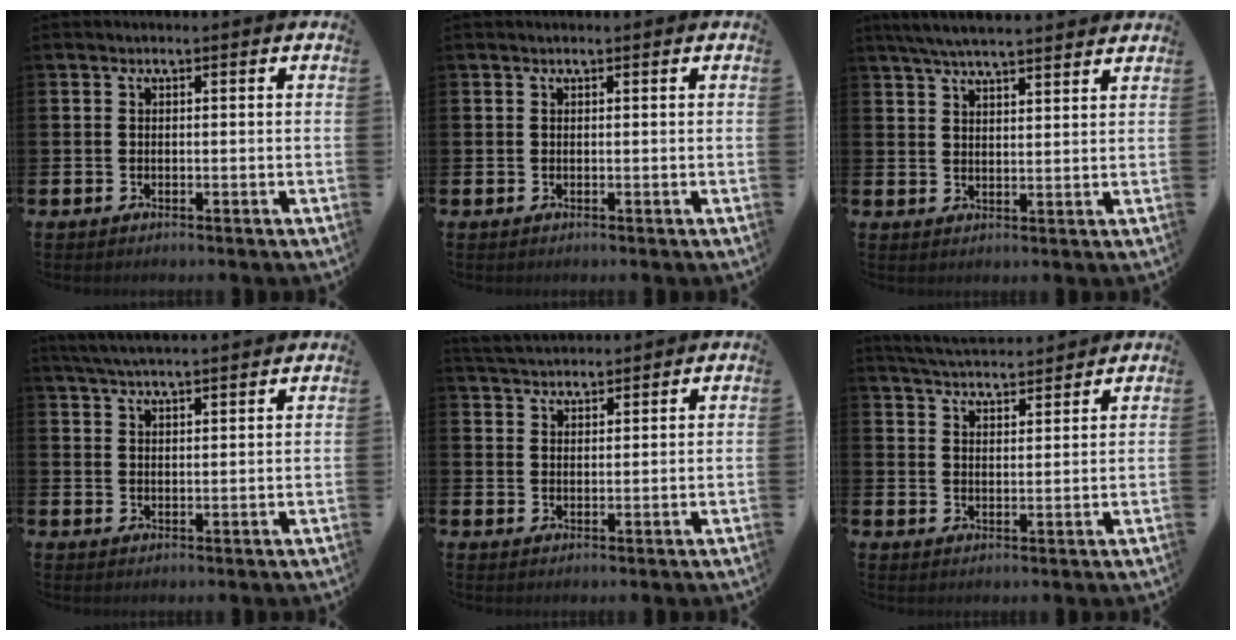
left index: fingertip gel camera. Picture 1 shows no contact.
{"total": 0.0}
{"total": 5.5, "force": [5.2, 0.3, 1.7], "torque": [-0.051, -0.014, 0.095]}
{"total": 4.5, "force": [4.4, 0.1, 1.2], "torque": [-0.038, -0.012, 0.081]}
{"total": 3.6, "force": [3.6, 0.5, 0.2], "torque": [-0.006, -0.020, 0.065]}
{"total": 4.6, "force": [4.6, 0.4, 0.3], "torque": [-0.020, -0.028, 0.082]}